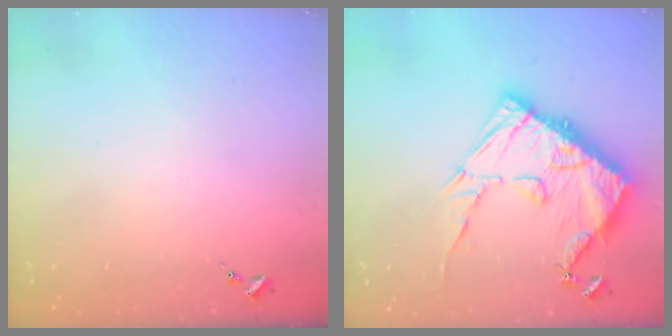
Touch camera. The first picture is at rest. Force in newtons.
{"total": 19.1, "press": 19.0, "slide": 1.6}